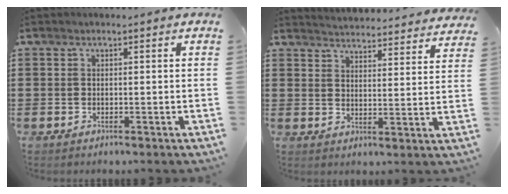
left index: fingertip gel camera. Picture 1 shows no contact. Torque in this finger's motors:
{"motor_torque": [2.14, 0.00, 0.22, 0.03]}